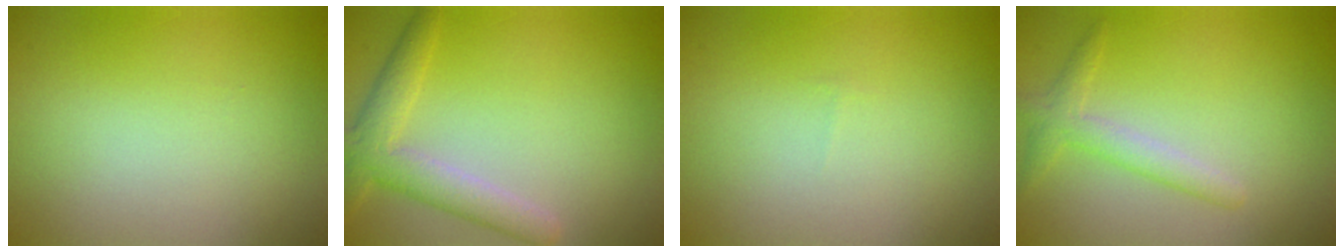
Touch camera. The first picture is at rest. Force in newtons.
{"total": 3.8, "press": 3.8, "slide": 0.2}
{"total": 0.0}
{"total": 2.1, "press": 2.1, "slide": 0.1}